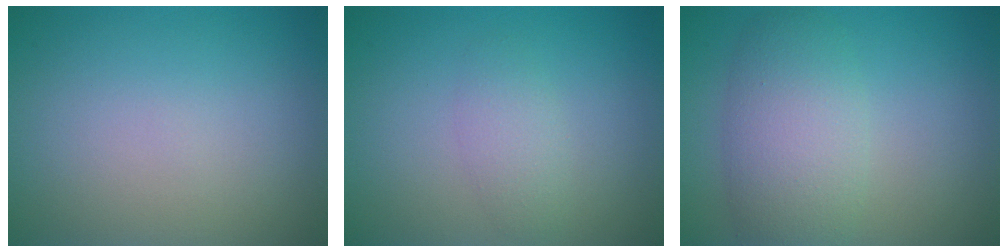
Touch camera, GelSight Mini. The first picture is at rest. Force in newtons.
{"total": 1.8, "press": 1.8, "slide": 0.1}
{"total": 5.3, "press": 5.3, "slide": 0.1}